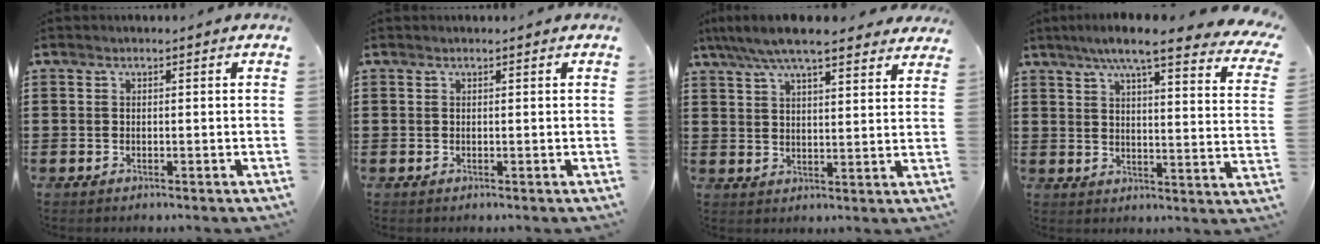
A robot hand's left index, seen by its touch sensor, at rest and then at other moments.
{"total": 0.0}
{"total": 7.6, "force": [6.6, 1.1, 3.6], "torque": [-0.090, -0.018, 0.118]}
{"total": 8.1, "force": [6.5, 0.0, 4.8], "torque": [-0.100, -0.031, 0.106]}